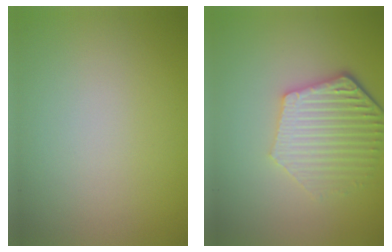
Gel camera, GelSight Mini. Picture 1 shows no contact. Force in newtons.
{"total": 5.4, "press": 4.2, "slide": 3.4}